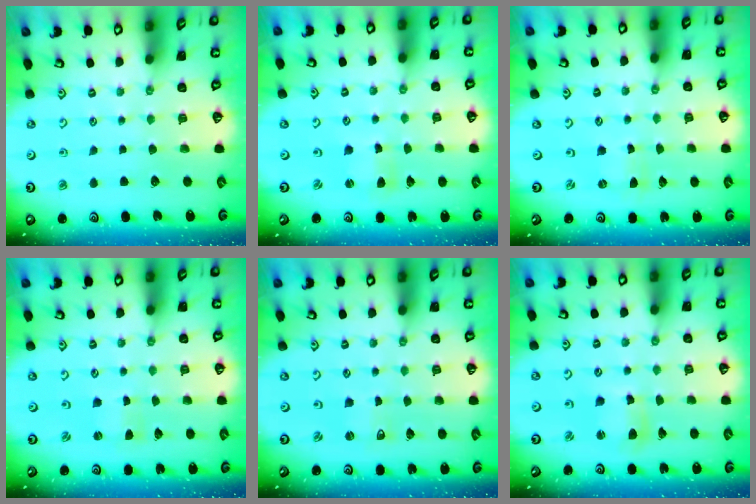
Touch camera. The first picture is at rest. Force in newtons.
{"total": 2.1, "press": 2.1, "slide": 0.3}
{"total": 0.0}
{"total": 0.0}
{"total": 2.0, "press": 2.0, "slide": 0.4}
{"total": 6.3, "press": 6.2, "slide": 0.7}